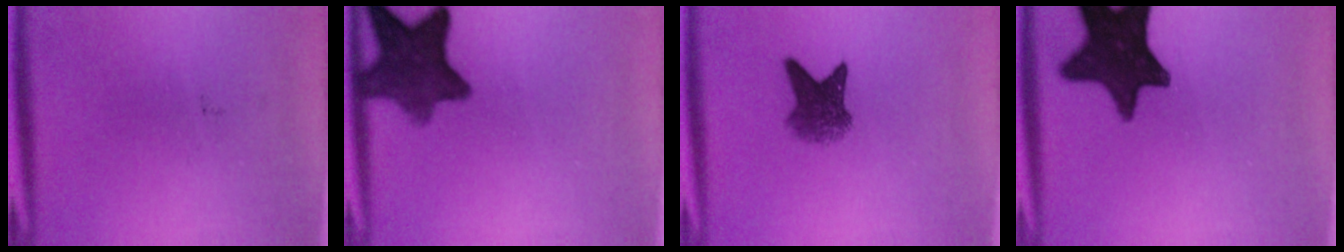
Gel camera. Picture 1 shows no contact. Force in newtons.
{"total": 9.7}
{"total": 4.9}
{"total": 14.3}